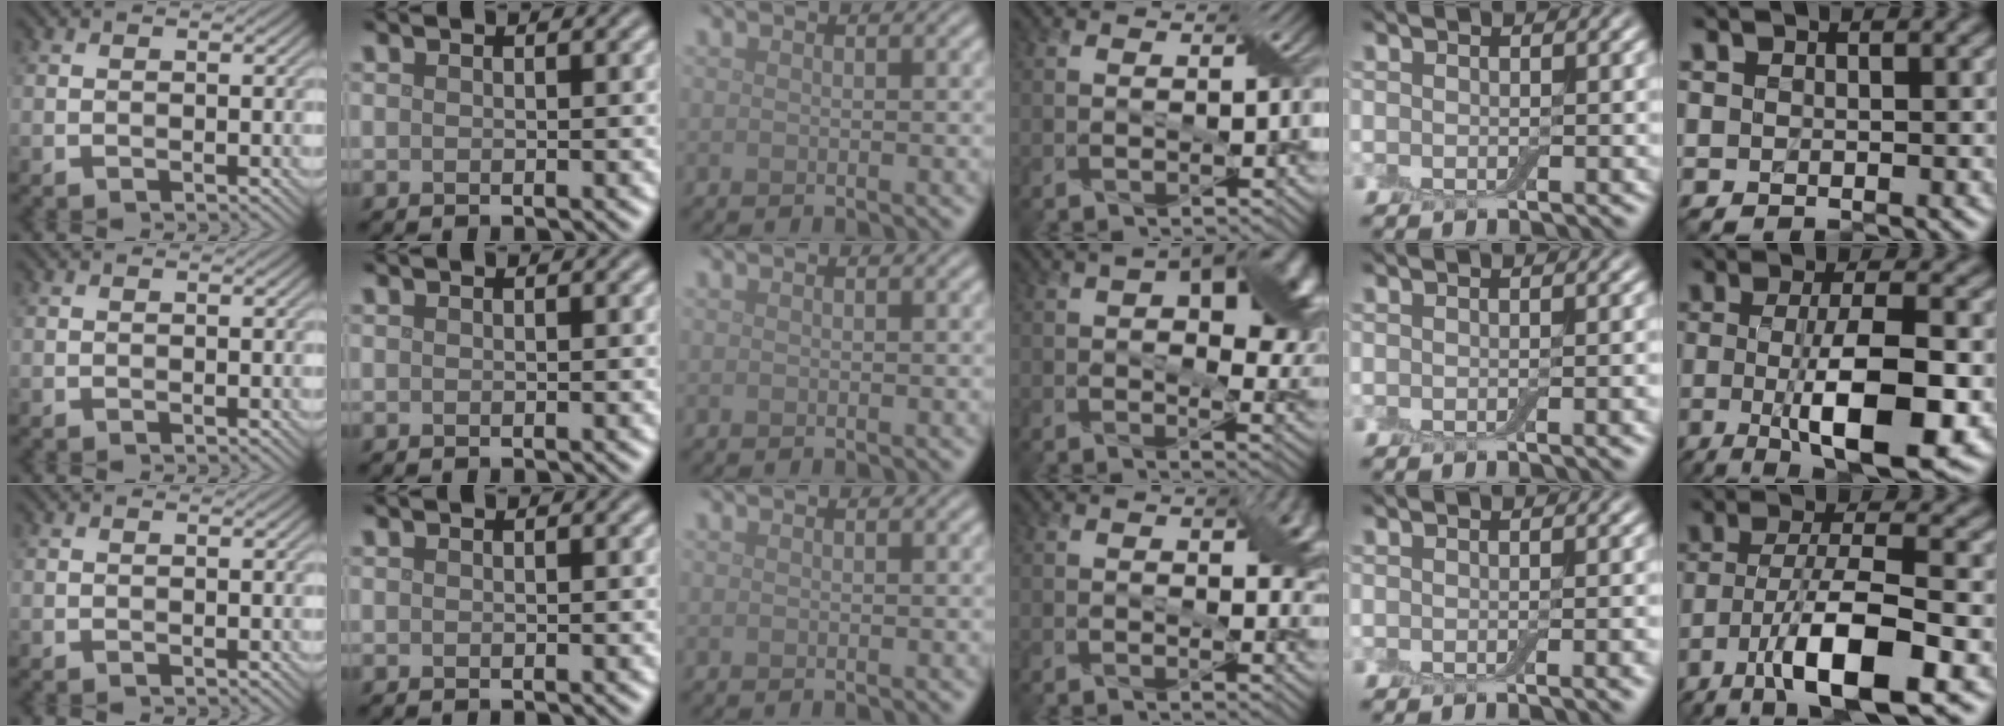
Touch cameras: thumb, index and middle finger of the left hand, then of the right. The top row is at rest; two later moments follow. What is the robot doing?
{"motion": "wrap", "object": "cling film"}